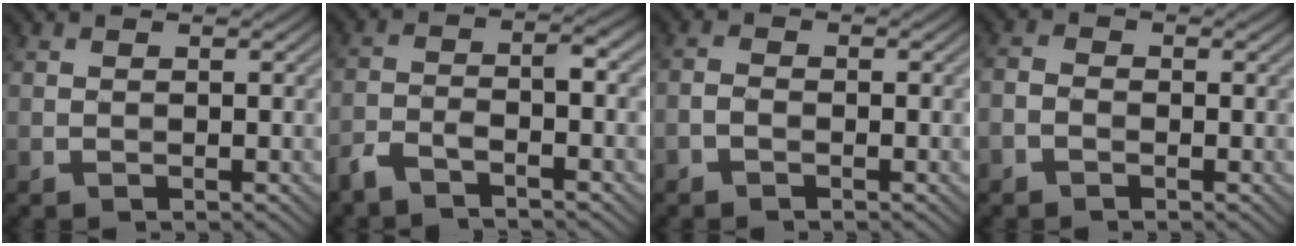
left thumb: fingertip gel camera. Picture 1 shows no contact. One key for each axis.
{"total": 4.8, "fx": -3.3, "fy": 0.9, "fz": 3.4, "tx": -0.069, "ty": -0.004, "tz": -0.076}
{"total": 1.4, "fx": -1.0, "fy": 0.6, "fz": 0.8, "tx": -0.017, "ty": 0.001, "tz": -0.024}
{"total": 1.8, "fx": -1.1, "fy": 1.1, "fz": 0.9, "tx": -0.019, "ty": 0.002, "tz": -0.029}